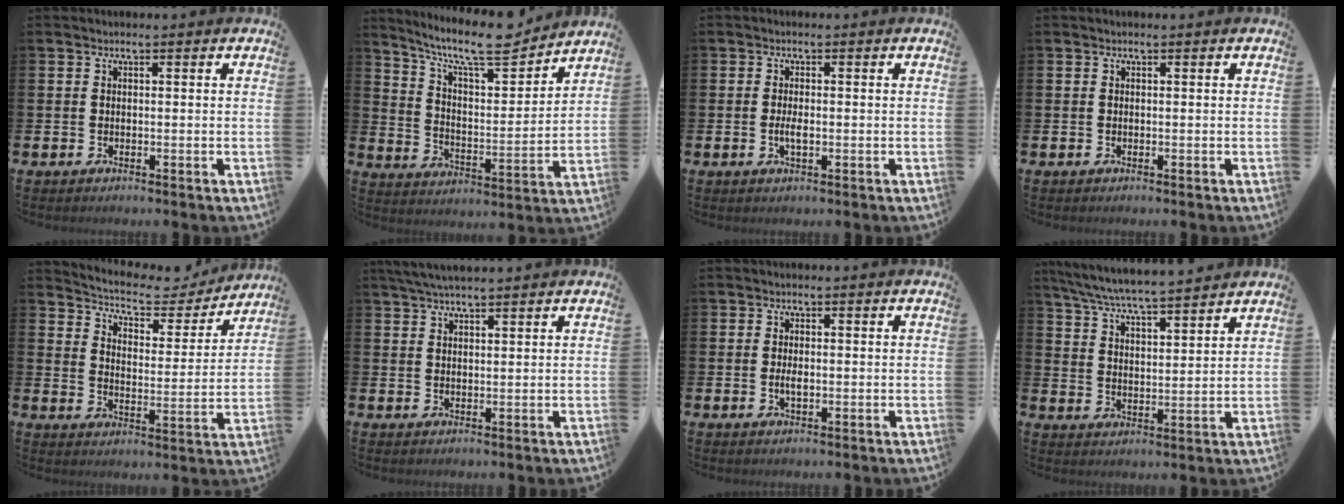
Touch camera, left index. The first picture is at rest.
{"total": 10.6, "force": [9.2, 2.3, 4.8], "torque": [-0.107, -0.059, 0.157]}
{"total": 2.0, "force": [-0.2, 0.7, 1.8], "torque": [-0.029, -0.002, -0.006]}
{"total": 0.0}
{"total": 5.9, "force": [5.4, 2.0, 1.2], "torque": [-0.053, -0.043, 0.089]}
{"total": 1.4, "force": [1.3, 0.1, 0.5], "torque": [-0.008, 0.000, 0.023]}
{"total": 1.6, "force": [-0.1, 0.7, 1.4], "torque": [-0.024, 0.001, -0.004]}
{"total": 6.7, "force": [6.5, -0.1, 1.6], "torque": [-0.057, -0.044, 0.114]}